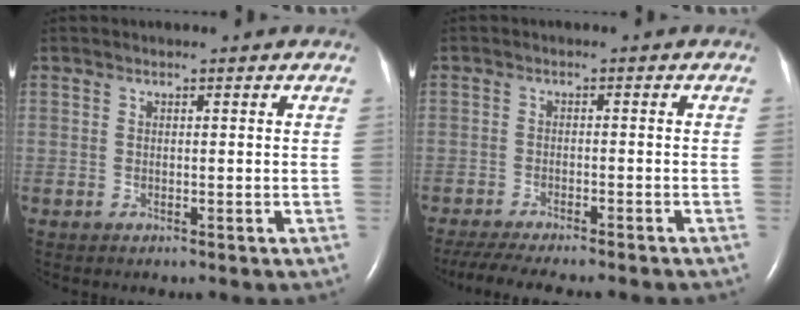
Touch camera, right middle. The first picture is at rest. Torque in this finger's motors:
{"motor_torque": [0.16, -0.17, 0.11, 0.07]}